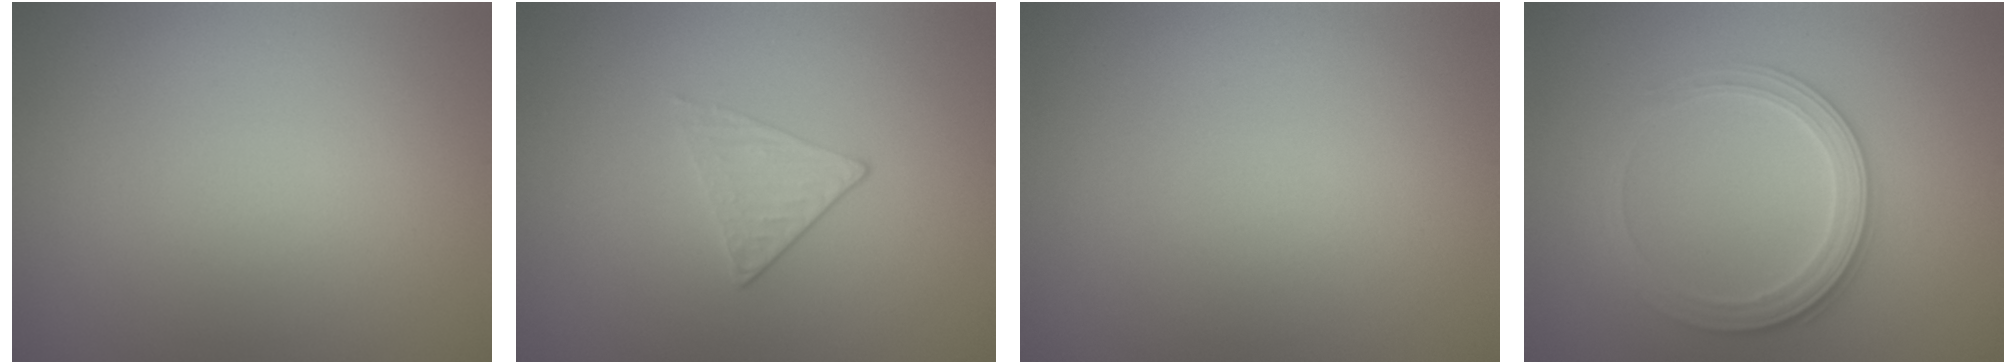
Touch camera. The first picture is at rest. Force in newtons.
{"total": 1.3, "press": 0.9, "slide": 0.9}
{"total": 0.0}
{"total": 2.9, "press": 2.8, "slide": 0.7}